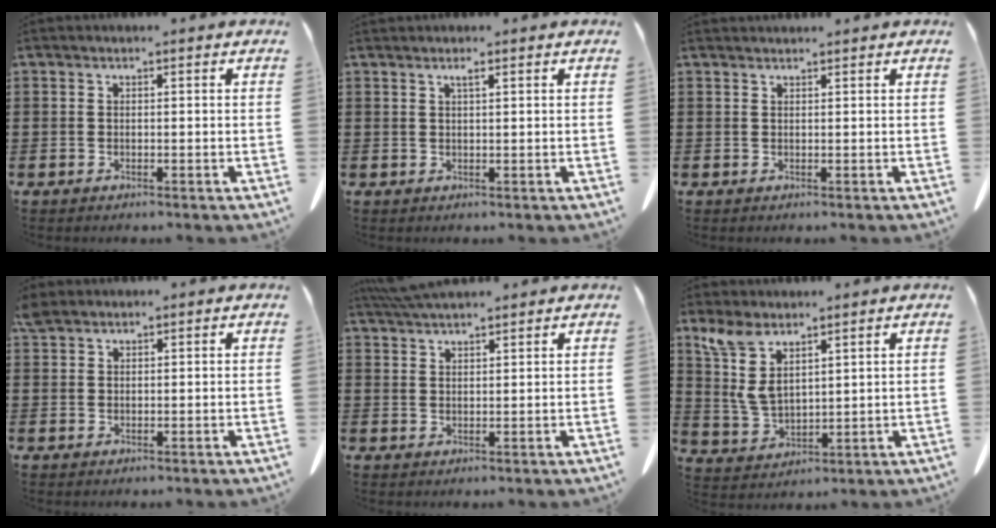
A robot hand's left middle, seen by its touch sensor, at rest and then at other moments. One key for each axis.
{"total": 1.1, "fx": 0.6, "fy": 0.1, "fz": 0.8, "tx": -0.017, "ty": 0.001, "tz": 0.011}
{"total": 0.6, "fx": 0.6, "fy": 0.0, "fz": 0.0, "tx": -0.002, "ty": 0.000, "tz": 0.013}
{"total": 2.1, "fx": 1.9, "fy": 0.7, "fz": 0.7, "tx": -0.020, "ty": 0.002, "tz": 0.039}
{"total": 4.1, "fx": 3.9, "fy": 0.4, "fz": 1.3, "tx": -0.037, "ty": -0.006, "tz": 0.074}
{"total": 7.0, "fx": 4.0, "fy": 3.6, "fz": 4.5, "tx": -0.124, "ty": -0.015, "tz": 0.073}